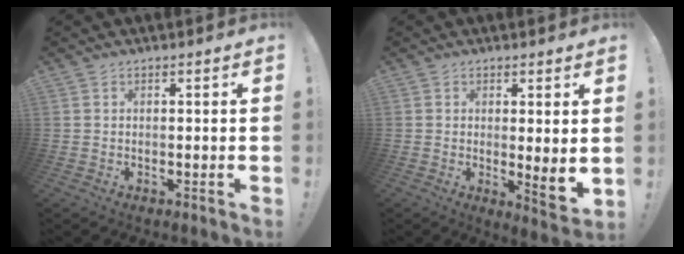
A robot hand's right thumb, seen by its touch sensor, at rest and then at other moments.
{"total": 5.3, "force": [1.5, 0.7, 5.1], "torque": [-0.050, -0.031, 0.028]}